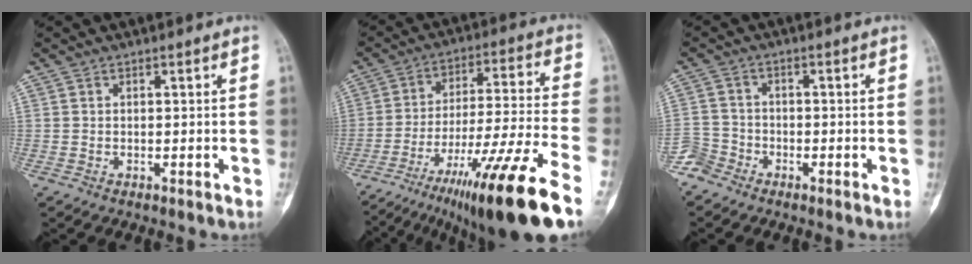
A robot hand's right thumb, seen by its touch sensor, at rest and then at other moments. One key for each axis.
{"total": 22.6, "fx": -13.7, "fy": 1.9, "fz": 17.8, "tx": -0.277, "ty": 0.038, "tz": -0.221}
{"total": 4.0, "fx": -3.2, "fy": 2.4, "fz": -0.2, "tx": 0.018, "ty": 0.014, "tz": -0.077}